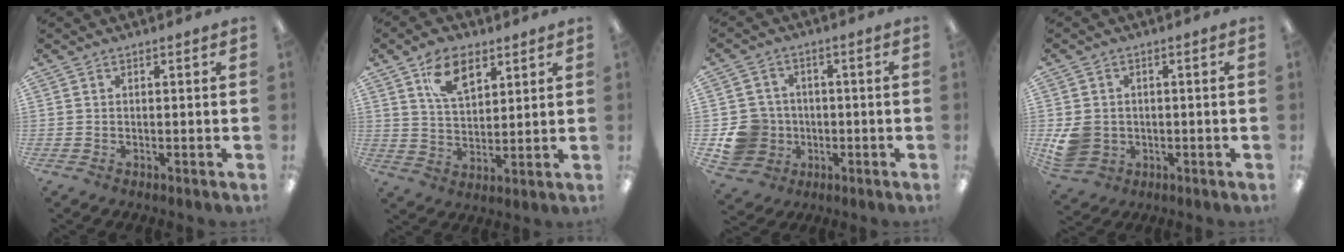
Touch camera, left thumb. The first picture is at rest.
{"total": 9.8, "force": [5.9, 5.5, 5.6], "torque": [-0.094, -0.015, 0.107]}
{"total": 10.0, "force": [-2.2, 9.4, 2.5], "torque": [-0.063, 0.022, -0.029]}
{"total": 6.6, "force": [-0.8, 6.0, 2.7], "torque": [-0.064, 0.012, -0.011]}